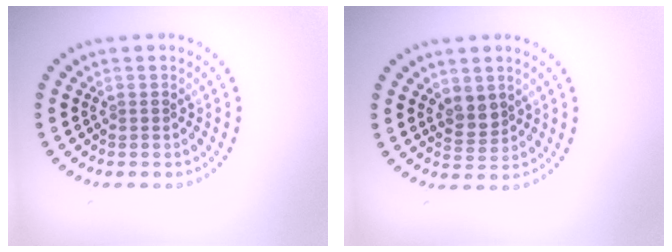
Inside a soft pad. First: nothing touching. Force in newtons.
{"total": 1.9, "press": 1.8, "slide": 0.8}